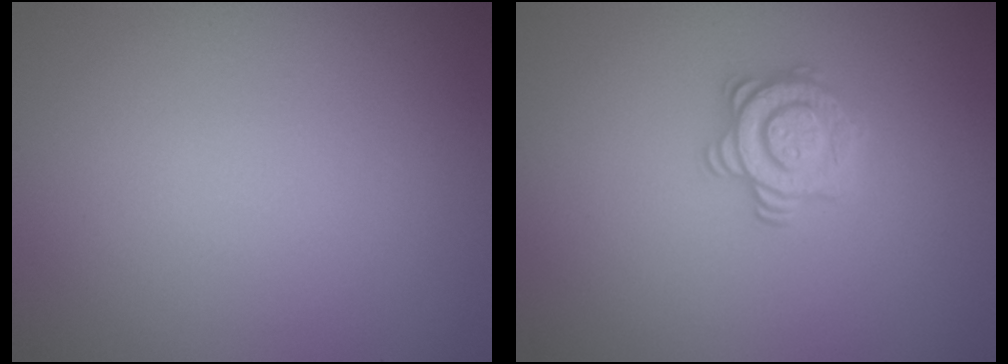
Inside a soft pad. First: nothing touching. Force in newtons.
{"total": 2.8, "press": 2.7, "slide": 0.9}